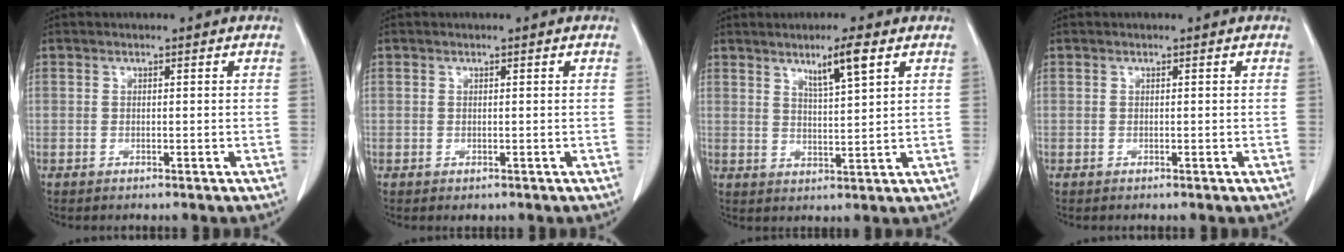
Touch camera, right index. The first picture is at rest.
{"total": 0.5, "force": [-0.1, 0.5, 0.2], "torque": [-0.002, 0.002, 0.000]}
{"total": 5.4, "force": [3.2, -0.1, 4.4], "torque": [-0.075, -0.007, 0.057]}
{"total": 0.0}